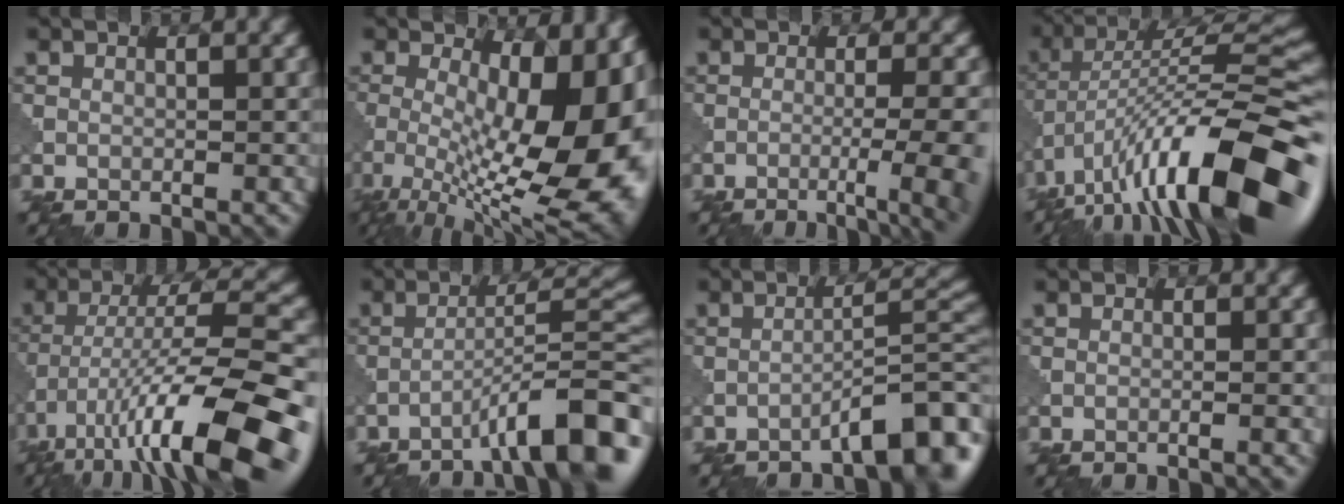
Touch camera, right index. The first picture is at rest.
{"total": 16.9, "force": [-1.0, 7.7, 15.0], "torque": [-0.192, -0.013, 0.002]}
{"total": 6.5, "force": [-2.9, 1.5, 5.7], "torque": [-0.078, 0.001, -0.040]}
{"total": 16.0, "force": [-7.3, 5.2, 13.2], "torque": [-0.219, 0.025, -0.128]}
{"total": 14.5, "force": [-7.3, 4.0, 11.9], "torque": [-0.203, 0.005, -0.120]}
{"total": 8.6, "force": [-5.3, 1.1, 6.7], "torque": [-0.089, 0.023, -0.083]}
{"total": 6.0, "force": [-4.1, 1.1, 4.3], "torque": [-0.053, 0.022, -0.059]}
{"total": 1.7, "force": [-0.6, 0.5, 1.5], "torque": [-0.014, 0.004, -0.017]}